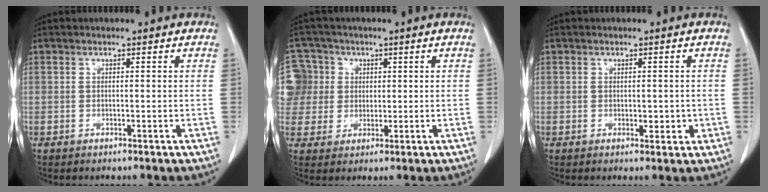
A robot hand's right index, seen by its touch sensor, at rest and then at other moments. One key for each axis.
{"total": 11.0, "fx": 2.4, "fy": 10.6, "fz": 1.1, "tx": -0.049, "ty": 0.046, "tz": 0.064}
{"total": 2.3, "fx": -0.2, "fy": 1.3, "fz": 1.9, "tx": -0.022, "ty": -0.002, "tz": 0.002}